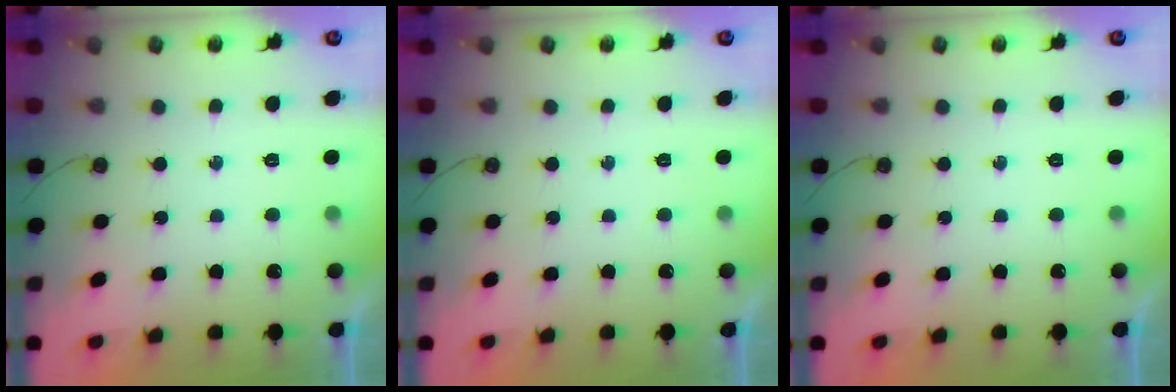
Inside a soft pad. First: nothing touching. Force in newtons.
{"total": 0.0}
{"total": 0.0}